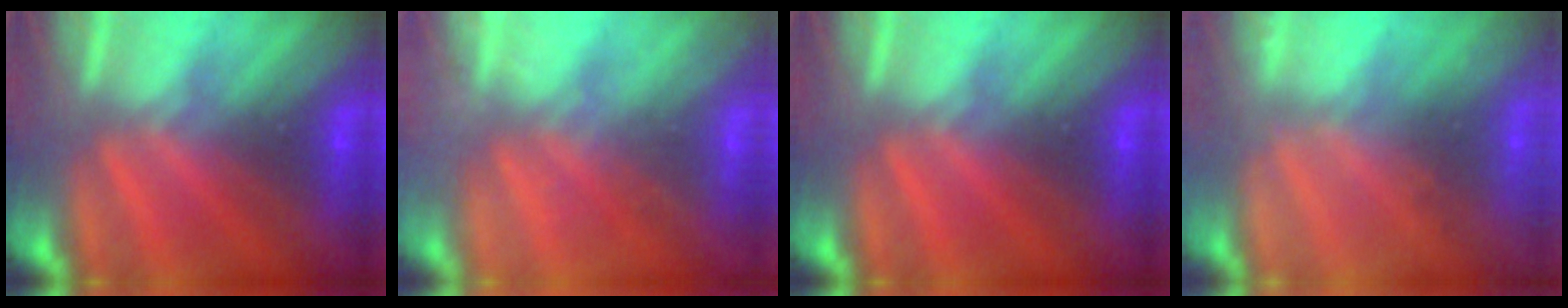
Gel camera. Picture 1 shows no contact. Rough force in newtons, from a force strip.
{"total": 1.8}
{"total": 0.0}
{"total": 2.3}